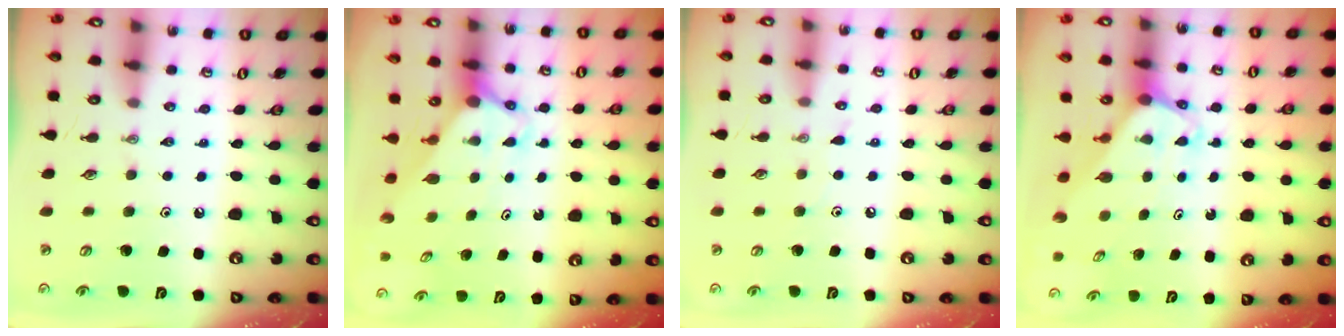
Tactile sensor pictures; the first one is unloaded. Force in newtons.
{"total": 2.6, "press": 2.6, "slide": 0.0}
{"total": 5.4, "press": 5.4, "slide": 0.5}
{"total": 1.9, "press": 1.9, "slide": 0.1}